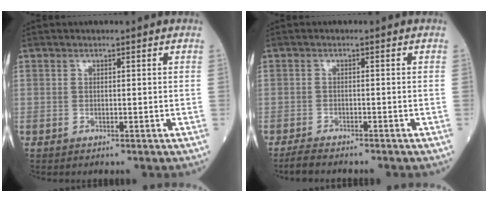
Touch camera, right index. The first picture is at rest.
{"total": 3.3, "force": [-3.0, 0.2, 1.3], "torque": [-0.029, -0.009, -0.048]}